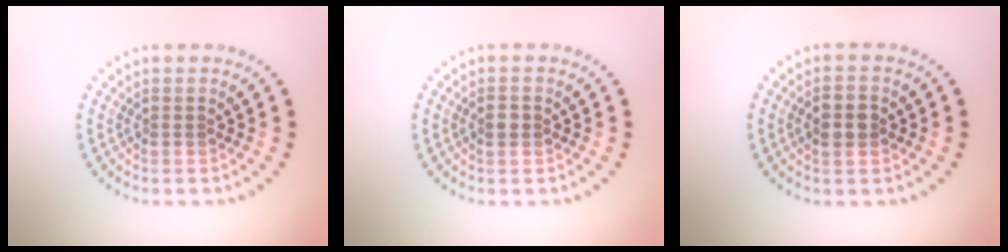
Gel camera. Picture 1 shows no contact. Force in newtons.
{"total": 1.3, "press": 1.3, "slide": 0.1}
{"total": 2.3, "press": 2.3, "slide": 0.1}